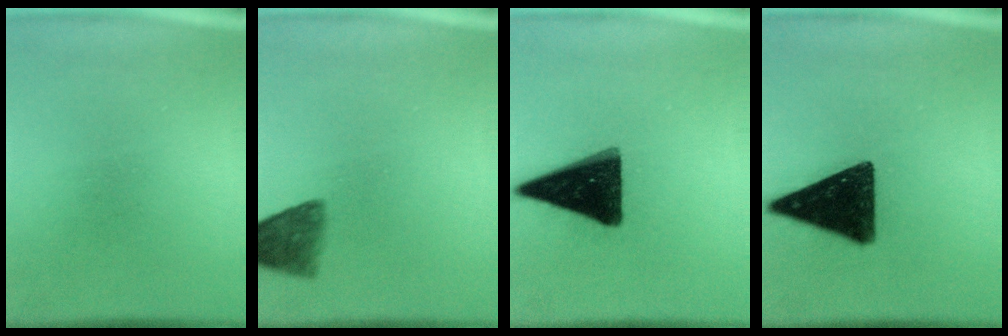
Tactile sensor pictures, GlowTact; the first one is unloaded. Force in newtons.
{"total": 5.4}
{"total": 16.1}
{"total": 15.2}